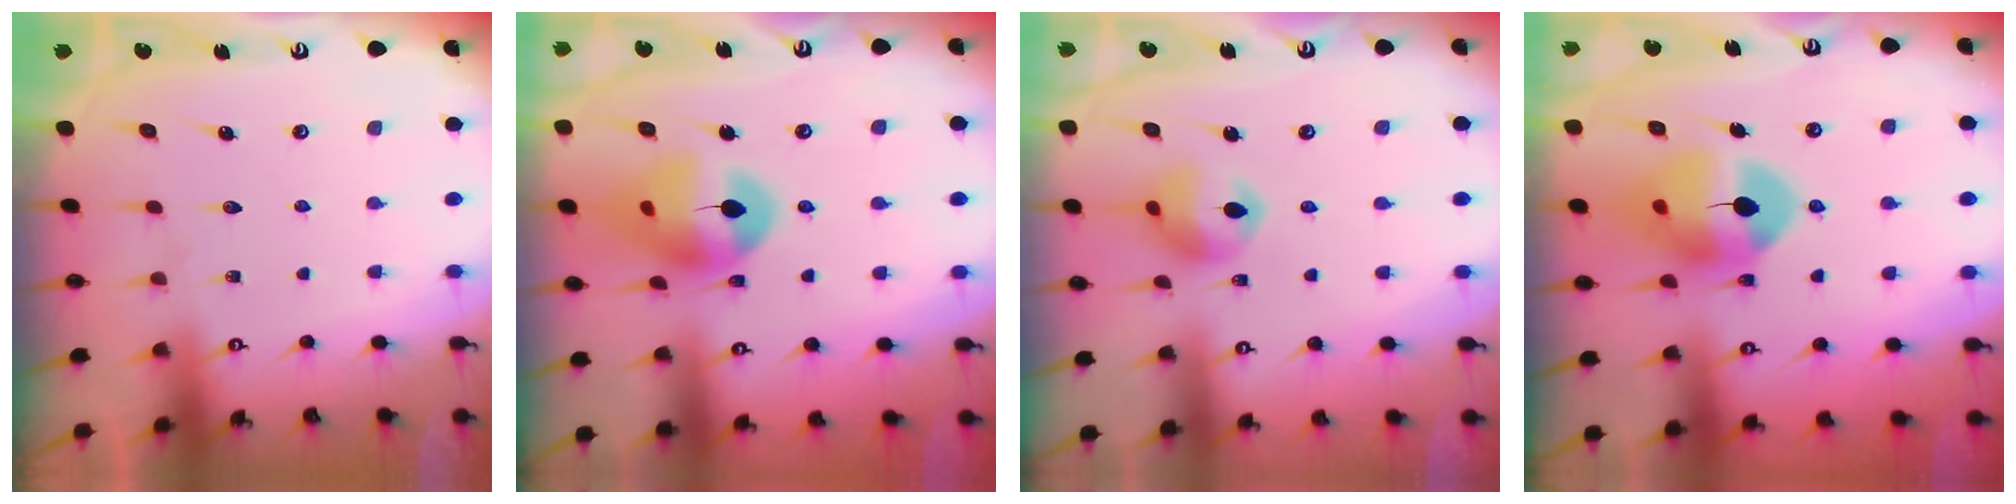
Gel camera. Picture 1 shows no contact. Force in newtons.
{"total": 14.1, "press": 14.0, "slide": 1.6}
{"total": 11.9, "press": 11.8, "slide": 1.6}
{"total": 13.3, "press": 13.2, "slide": 1.7}